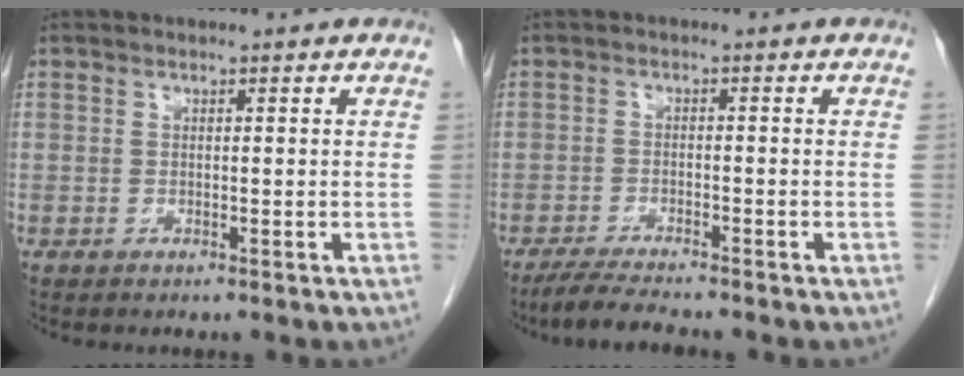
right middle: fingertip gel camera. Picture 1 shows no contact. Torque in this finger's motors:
{"motor_torque": [0.30, -0.22, 0.01, 0.02]}